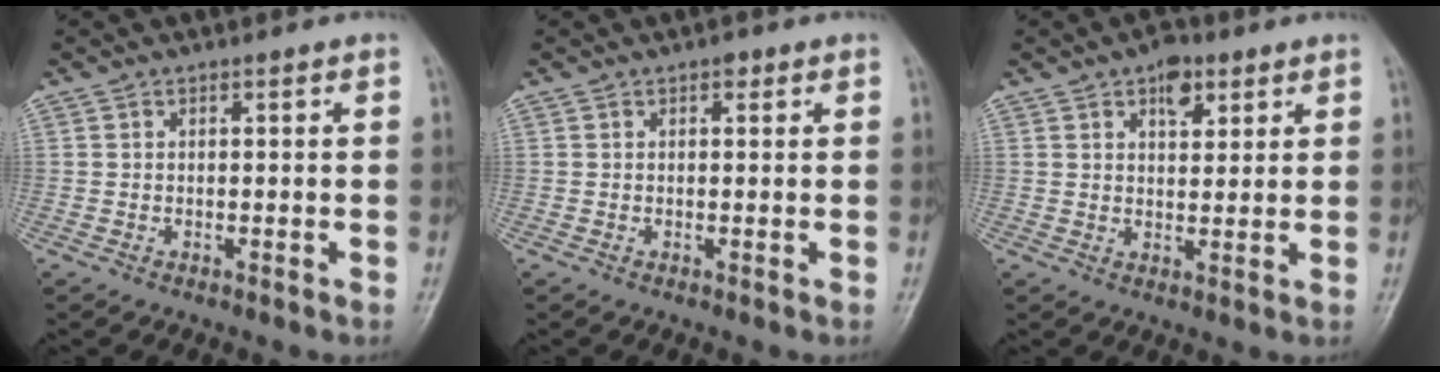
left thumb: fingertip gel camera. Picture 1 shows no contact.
{"total": 1.9, "force": [1.1, 1.0, 1.2], "torque": [-0.009, -0.003, 0.013]}
{"total": 5.6, "force": [3.1, 3.2, 3.4], "torque": [-0.028, -0.012, 0.042]}